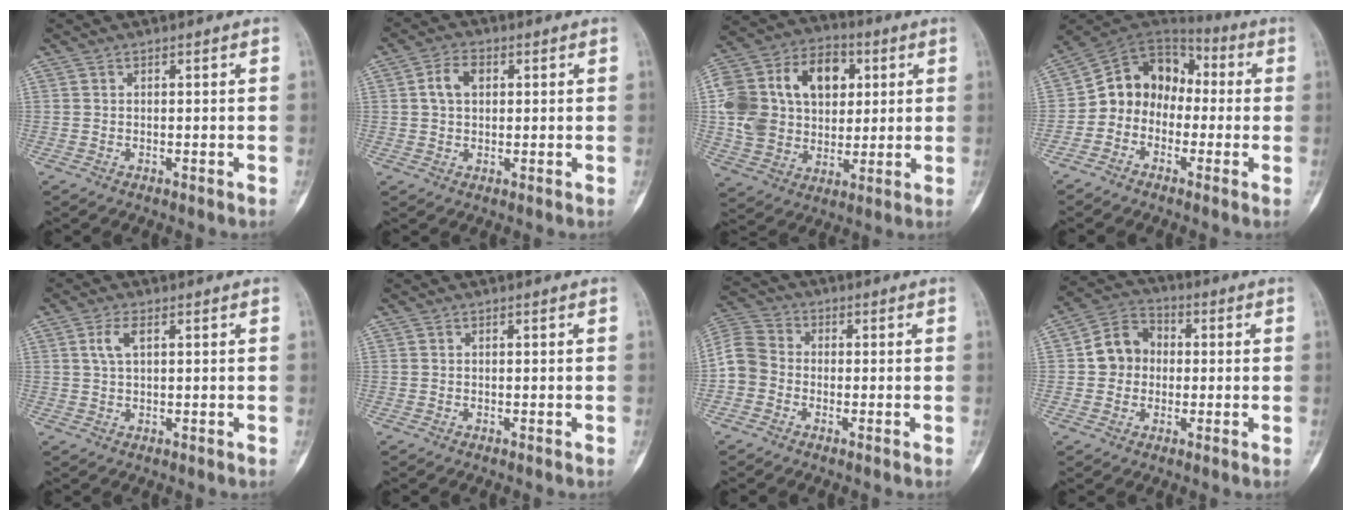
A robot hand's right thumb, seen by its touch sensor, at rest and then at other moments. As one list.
[{"total": 5.0, "force": [1.1, 3.4, 3.4], "torque": [-0.061, 0.009, 0.019]}, {"total": 21.8, "force": [4.2, 15.9, 14.2], "torque": [-0.249, 0.024, 0.078]}, {"total": 11.9, "force": [-1.6, 10.0, 6.3], "torque": [-0.074, 0.061, -0.045]}, {"total": 3.4, "force": [1.2, 1.5, 2.8], "torque": [-0.063, 0.006, 0.025]}, {"total": 0.0}, {"total": 7.1, "force": [-1.7, 6.1, 3.2], "torque": [-0.060, 0.022, -0.046]}, {"total": 8.4, "force": [0.1, 7.3, 4.1], "torque": [-0.046, 0.023, -0.011]}]